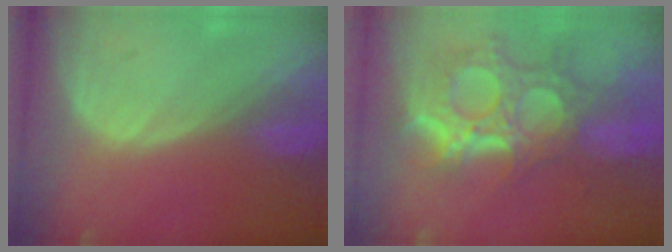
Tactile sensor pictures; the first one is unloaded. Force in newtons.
{"total": 12.1, "press": 10.8, "slide": 5.4}